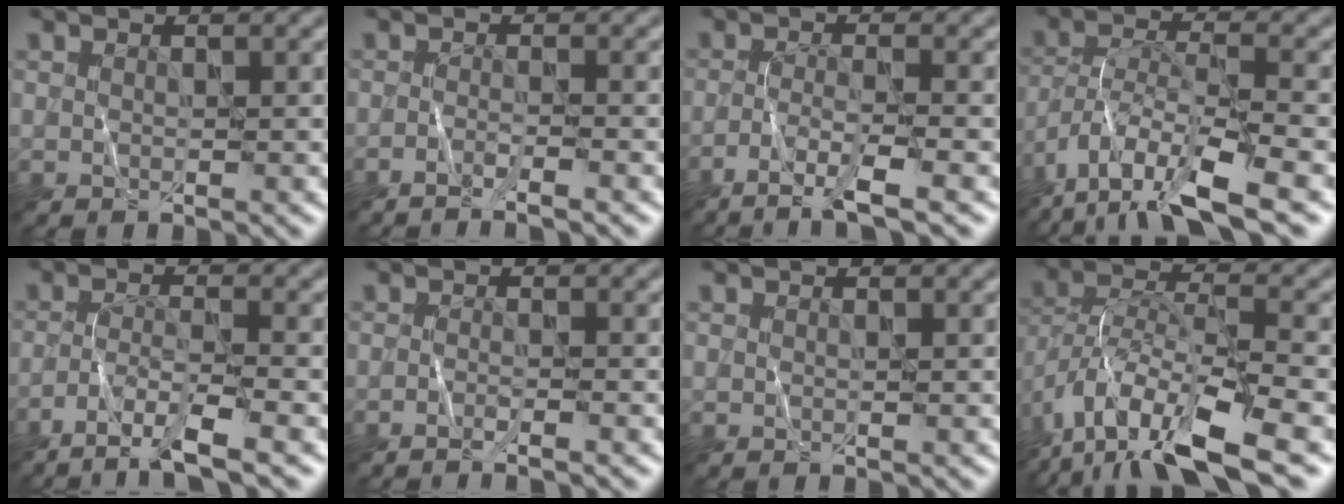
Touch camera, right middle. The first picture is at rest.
{"total": 2.3, "force": [-1.6, 0.1, 1.6], "torque": [-0.031, 0.002, -0.038]}
{"total": 4.0, "force": [-2.5, 0.4, 3.1], "torque": [-0.056, 0.002, -0.056]}
{"total": 10.2, "force": [-6.9, 2.8, 7.0], "torque": [-0.130, -0.005, -0.129]}
{"total": 4.9, "force": [-3.4, 0.6, 3.5], "torque": [-0.061, 0.000, -0.065]}
{"total": 1.6, "force": [-1.2, 0.1, 1.1], "torque": [-0.019, 0.001, -0.026]}
{"total": 0.0}
{"total": 11.8, "force": [-7.4, 3.7, 8.5], "torque": [-0.161, -0.001, -0.141]}